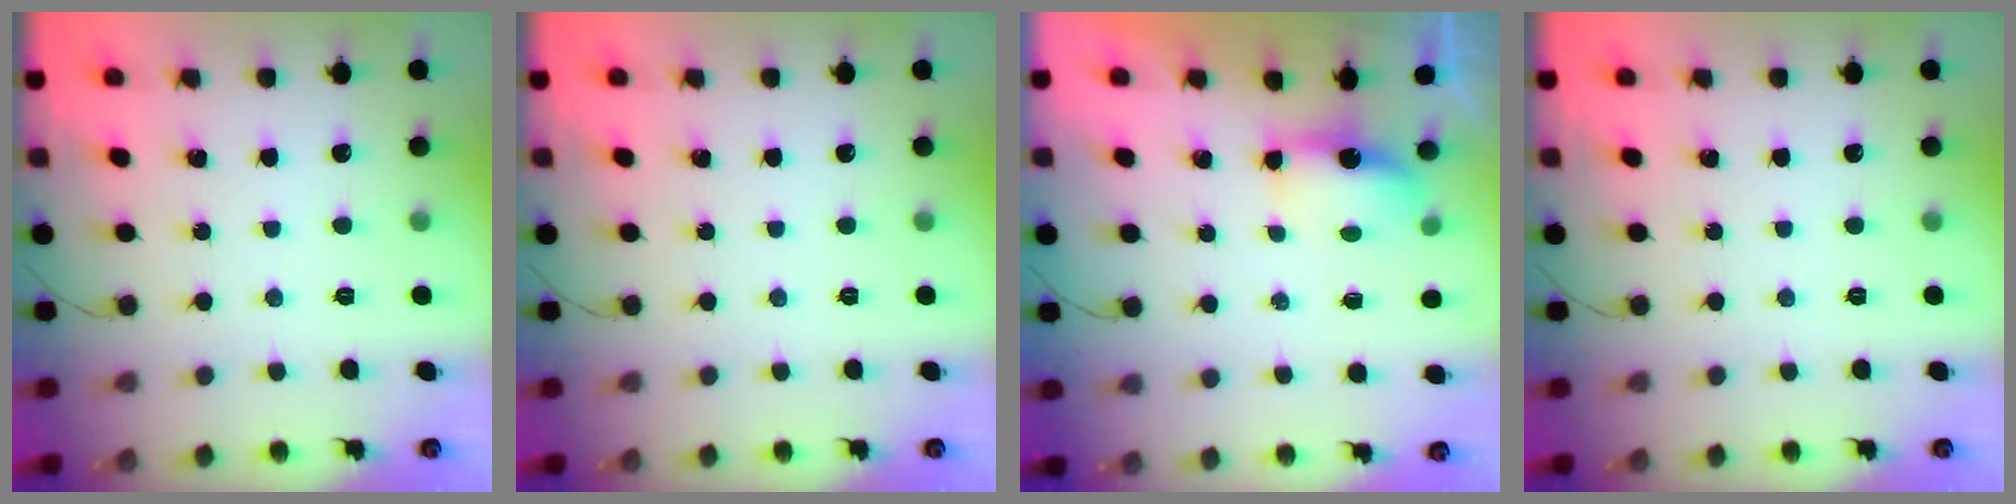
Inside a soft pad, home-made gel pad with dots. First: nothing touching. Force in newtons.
{"total": 0.0}
{"total": 5.2, "press": 5.1, "slide": 0.5}
{"total": 0.0}